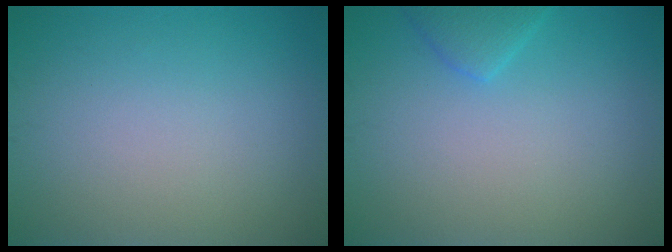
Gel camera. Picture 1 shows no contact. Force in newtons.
{"total": 1.8, "press": 1.8, "slide": 0.1}